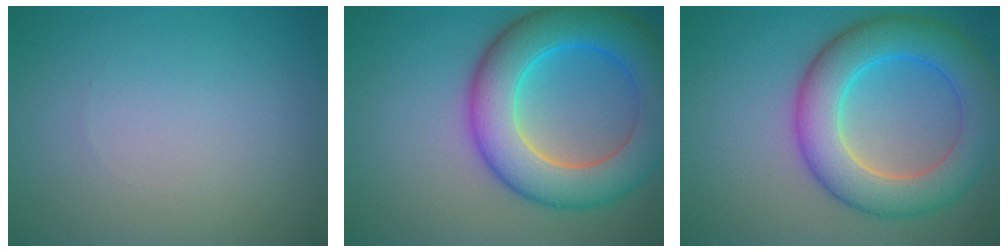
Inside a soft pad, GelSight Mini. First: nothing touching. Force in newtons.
{"total": 9.8, "press": 9.8, "slide": 0.5}
{"total": 8.2, "press": 8.1, "slide": 0.1}